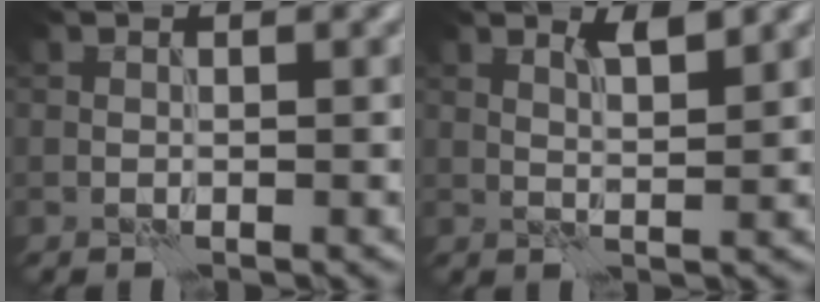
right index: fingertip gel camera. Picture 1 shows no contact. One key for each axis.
{"total": 2.1, "fx": 1.5, "fy": 0.3, "fz": 1.5, "tx": -0.027, "ty": -0.001, "tz": 0.024}